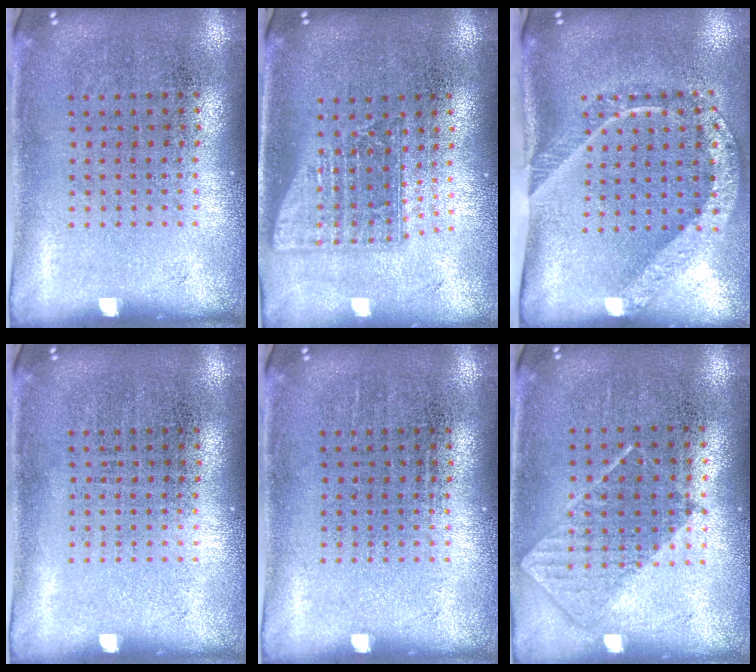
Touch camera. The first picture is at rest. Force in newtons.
{"total": 1.5, "press": 1.2, "slide": 0.9}
{"total": 2.3, "press": 1.5, "slide": 1.7}
{"total": 0.0}
{"total": 0.0}
{"total": 0.8, "press": 0.8, "slide": 0.4}